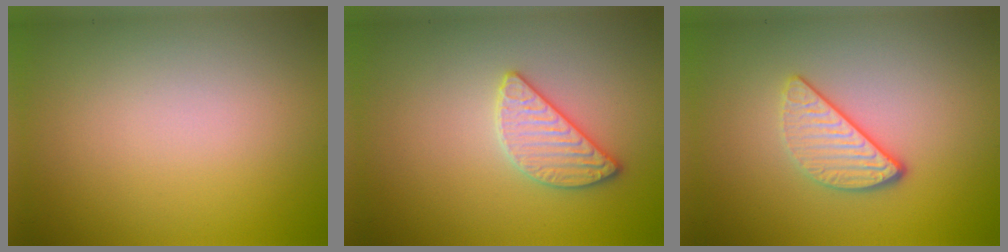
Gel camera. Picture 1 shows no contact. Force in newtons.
{"total": 2.6, "press": 2.6, "slide": 0.4}
{"total": 3.1, "press": 2.5, "slide": 1.8}